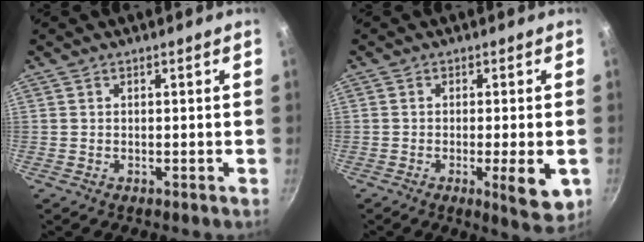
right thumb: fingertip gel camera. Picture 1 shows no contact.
{"total": 7.5, "force": [-2.0, 1.7, 7.0], "torque": [-0.095, -0.004, -0.025]}